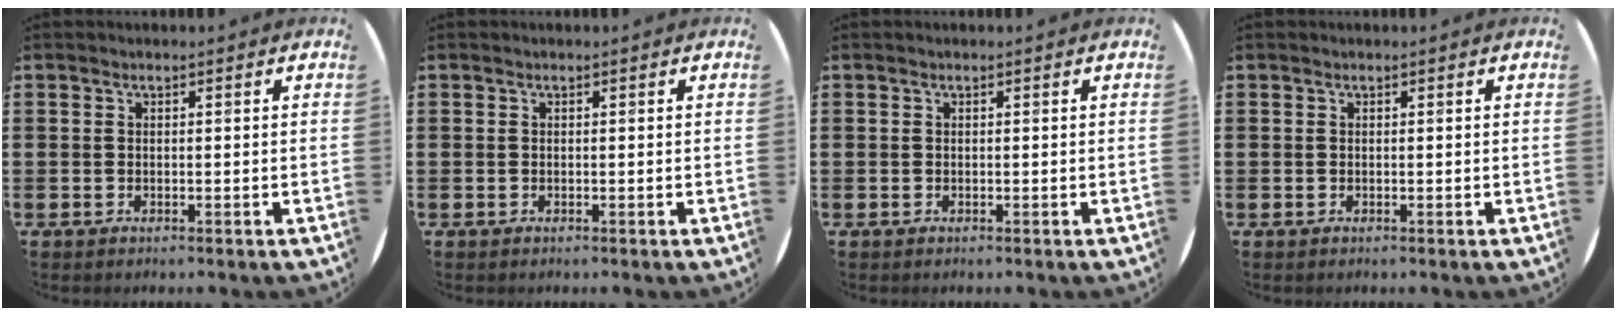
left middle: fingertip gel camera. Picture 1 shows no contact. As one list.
[{"total": 0.0}, {"total": 0.0}, {"total": 0.0}]